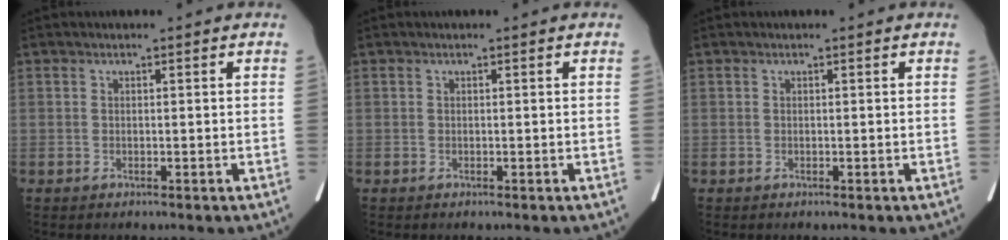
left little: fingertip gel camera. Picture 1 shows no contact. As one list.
[{"total": 0.0}, {"total": 0.0}]